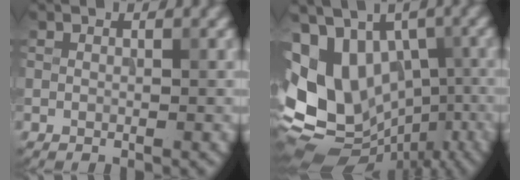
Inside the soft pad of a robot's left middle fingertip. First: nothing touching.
{"total": 12.9, "force": [-1.3, 9.8, 8.3], "torque": [-0.139, -0.002, -0.005]}